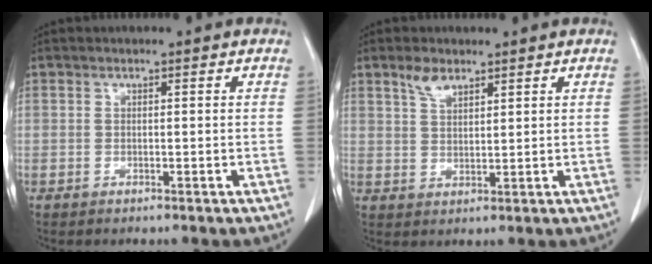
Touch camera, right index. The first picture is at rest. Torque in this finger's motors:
{"motor_torque": [0.05, 0.05, 0.00, 0.03]}